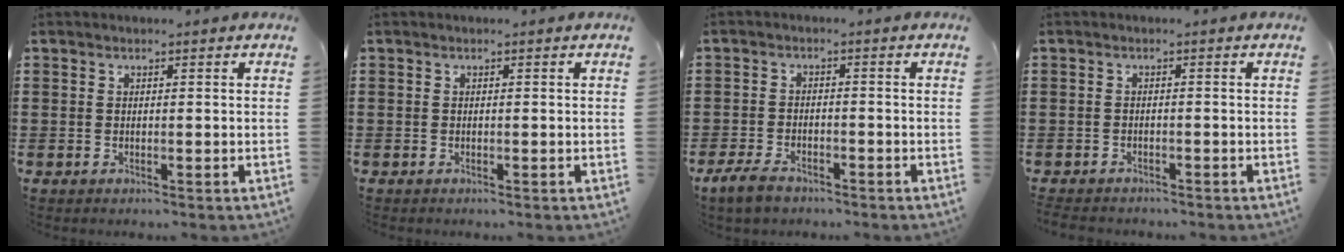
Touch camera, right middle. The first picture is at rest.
{"total": 0.0}
{"total": 3.3, "force": [-2.6, 1.4, 1.5], "torque": [-0.041, 0.003, -0.055]}
{"total": 0.8, "force": [-0.8, 0.1, -0.2], "torque": [0.001, -0.001, -0.018]}